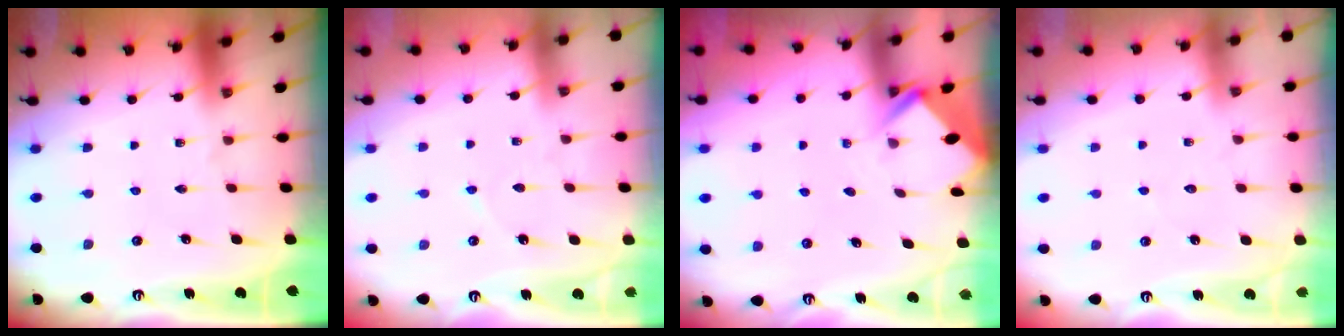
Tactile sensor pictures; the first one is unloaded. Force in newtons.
{"total": 2.6, "press": 2.5, "slide": 0.3}
{"total": 2.7, "press": 2.7, "slide": 0.2}
{"total": 2.9, "press": 2.9, "slide": 0.3}